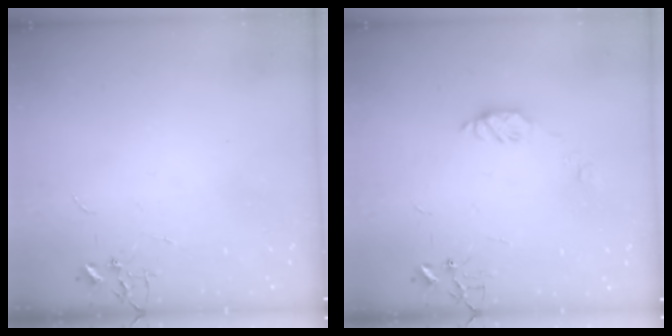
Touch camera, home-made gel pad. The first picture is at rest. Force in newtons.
{"total": 7.0, "press": 7.0, "slide": 0.2}